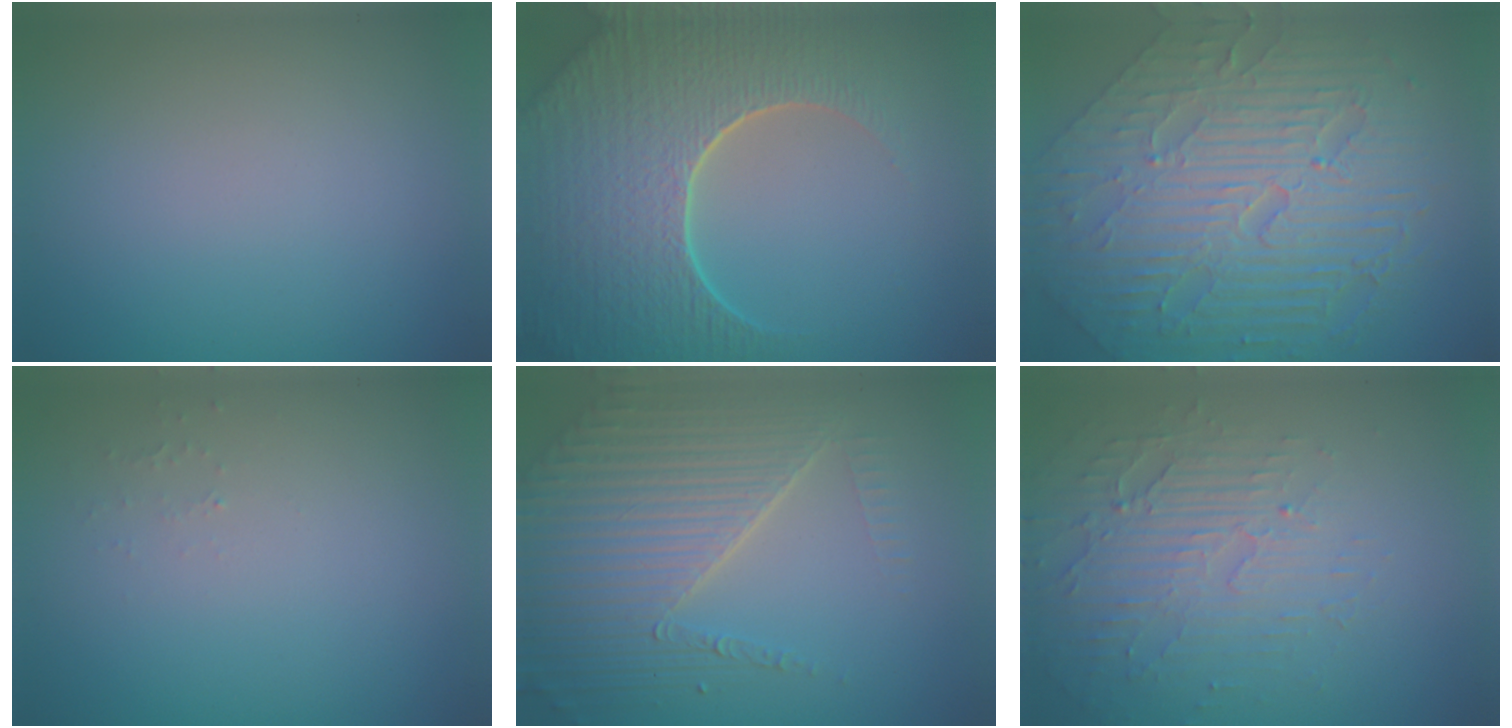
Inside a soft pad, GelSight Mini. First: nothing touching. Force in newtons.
{"total": 9.3, "press": 6.6, "slide": 6.5}
{"total": 11.2, "press": 7.3, "slide": 8.5}
{"total": 0.5, "press": 0.5, "slide": 0.1}
{"total": 7.0, "press": 5.1, "slide": 4.8}
{"total": 4.1, "press": 3.3, "slide": 2.4}